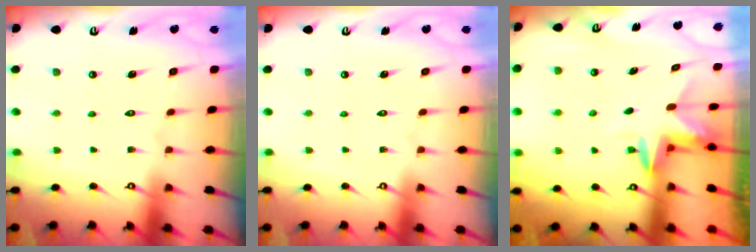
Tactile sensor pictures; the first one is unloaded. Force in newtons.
{"total": 0.0}
{"total": 3.2, "press": 3.2, "slide": 0.3}